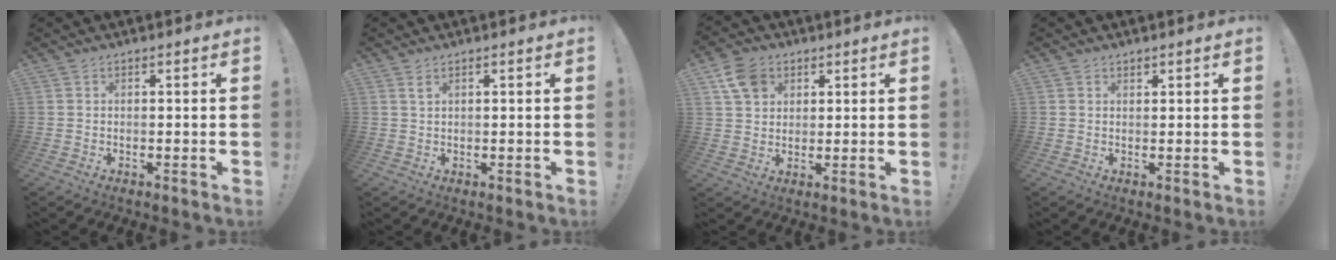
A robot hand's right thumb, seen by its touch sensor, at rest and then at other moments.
{"total": 1.5, "force": [0.9, 0.4, 1.2], "torque": [-0.022, -0.001, 0.015]}
{"total": 8.3, "force": [4.2, 6.2, 3.6], "torque": [-0.057, -0.012, 0.083]}
{"total": 0.9, "force": [0.7, 0.4, 0.2], "torque": [0.000, -0.002, 0.014]}